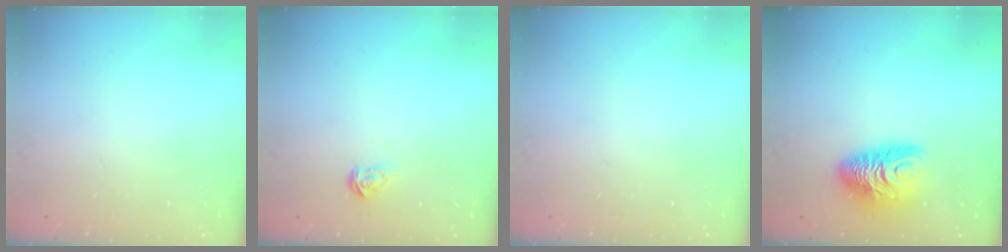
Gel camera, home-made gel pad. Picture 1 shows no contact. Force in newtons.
{"total": 1.8, "press": 1.7, "slide": 0.2}
{"total": 0.0}
{"total": 10.9, "press": 10.8, "slide": 1.2}